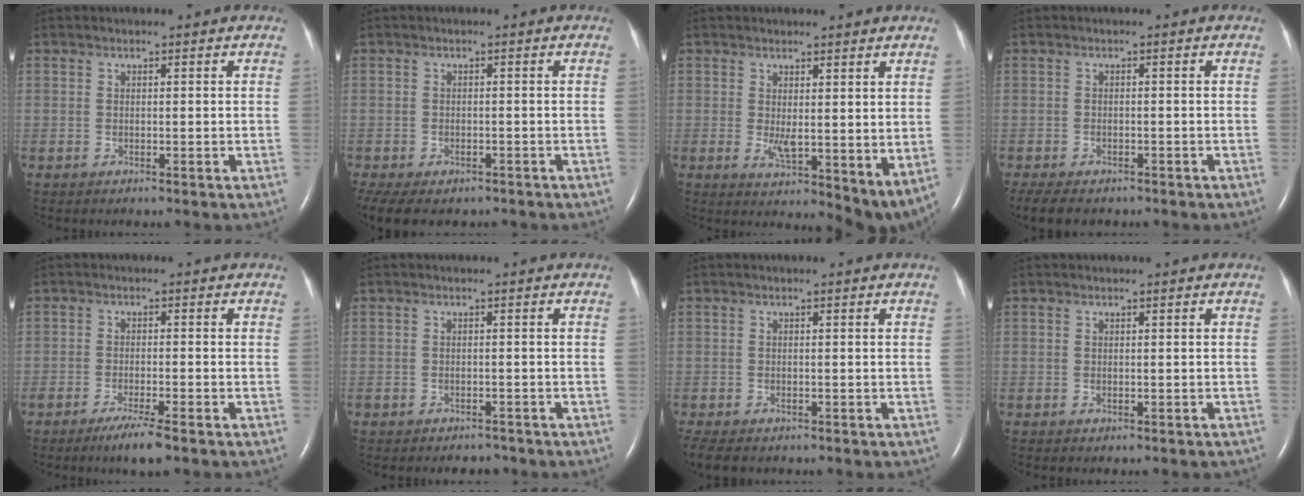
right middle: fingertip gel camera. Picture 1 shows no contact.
{"total": 11.7, "force": [-8.2, 6.3, 5.6], "torque": [-0.142, -0.016, -0.104]}
{"total": 5.3, "force": [0.2, 1.6, 5.0], "torque": [-0.081, -0.007, 0.016]}
{"total": 7.0, "force": [-5.5, 2.8, 3.3], "torque": [-0.058, -0.013, -0.078]}
{"total": 4.7, "force": [-3.3, 0.2, 3.4], "torque": [-0.065, -0.011, -0.058]}
{"total": 2.5, "force": [-2.2, 1.2, 0.3], "torque": [-0.009, 0.000, -0.031]}
{"total": 5.7, "force": [-4.4, 2.3, 2.7], "torque": [-0.049, -0.013, -0.067]}
{"total": 0.8, "force": [-0.7, 0.4, 0.3], "torque": [-0.003, 0.000, -0.007]}